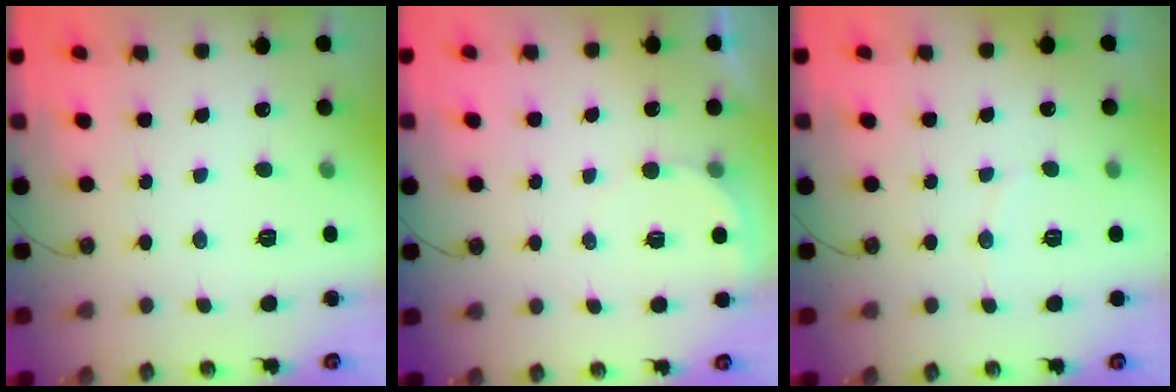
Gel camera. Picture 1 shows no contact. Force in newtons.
{"total": 1.6, "press": 1.6, "slide": 0.0}
{"total": 2.0, "press": 1.8, "slide": 0.9}